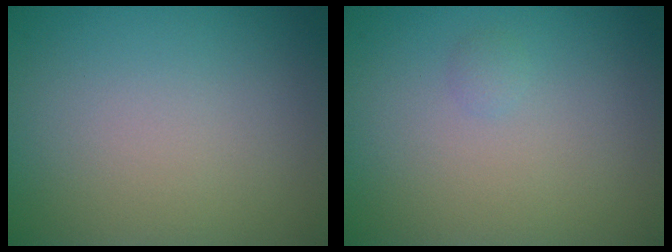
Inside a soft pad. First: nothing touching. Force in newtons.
{"total": 0.5, "press": 0.5, "slide": 0.0}